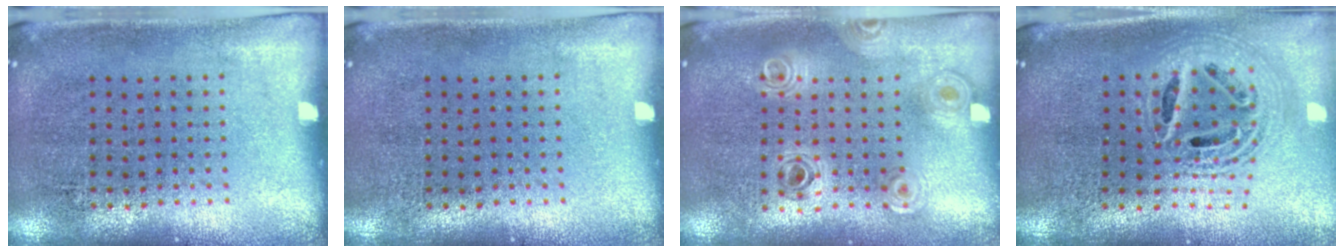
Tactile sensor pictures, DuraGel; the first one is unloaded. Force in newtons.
{"total": 0.0}
{"total": 0.9, "press": 0.9, "slide": 0.2}
{"total": 2.2, "press": 1.7, "slide": 1.4}